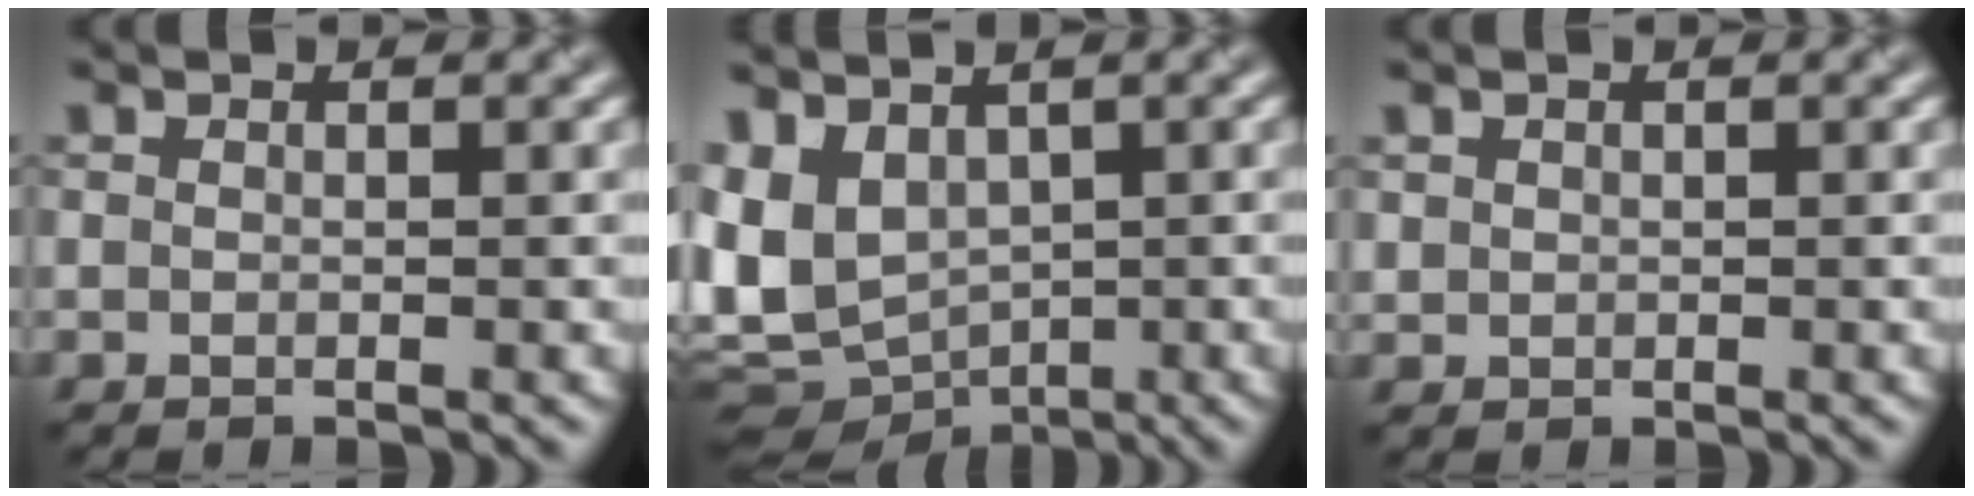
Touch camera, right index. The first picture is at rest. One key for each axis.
{"total": 8.8, "fx": 0.0, "fy": 6.3, "fz": 6.1, "tx": -0.129, "ty": -0.017, "tz": 0.015}
{"total": 0.7, "fx": 0.3, "fy": 0.7, "fz": 0.1, "tx": 0.000, "ty": -0.003, "tz": 0.009}